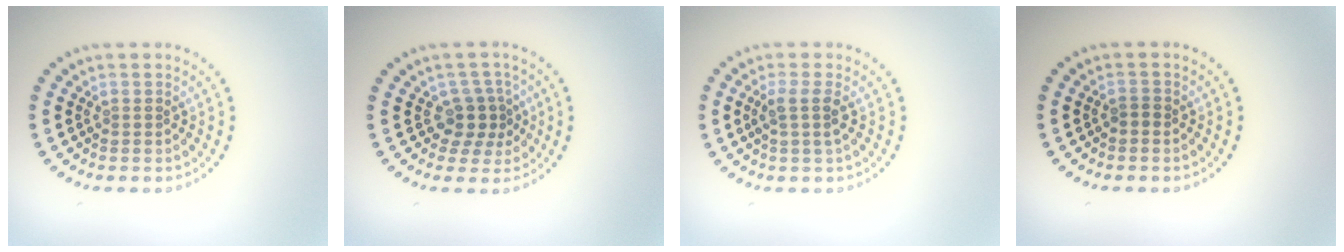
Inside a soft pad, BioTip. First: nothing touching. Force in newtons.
{"total": 2.6, "press": 2.0, "slide": 1.7}
{"total": 1.9, "press": 1.5, "slide": 1.1}
{"total": 0.7, "press": 0.7, "slide": 0.3}